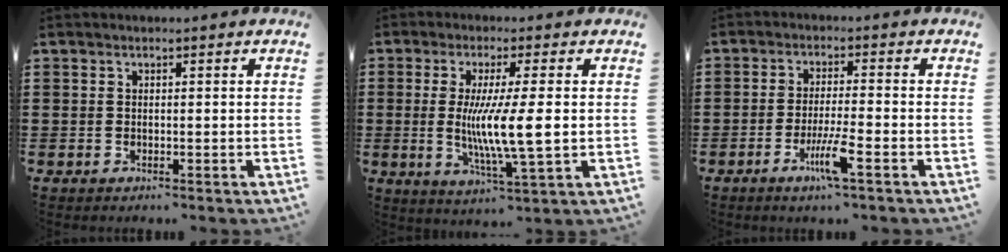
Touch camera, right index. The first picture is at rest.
{"total": 8.5, "force": [-0.1, 0.8, 8.5], "torque": [-0.165, -0.009, -0.008]}
{"total": 5.8, "force": [-2.9, 0.2, 5.0], "torque": [-0.101, -0.015, -0.054]}